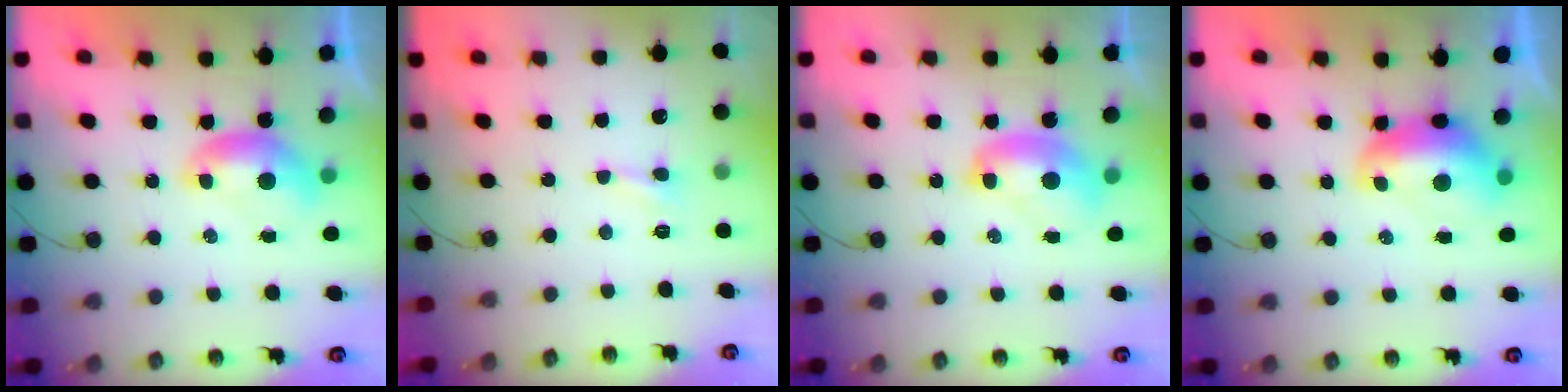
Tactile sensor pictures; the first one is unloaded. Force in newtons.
{"total": 1.2, "press": 1.1, "slide": 0.5}
{"total": 2.3, "press": 2.3, "slide": 0.2}
{"total": 2.6, "press": 2.5, "slide": 0.7}